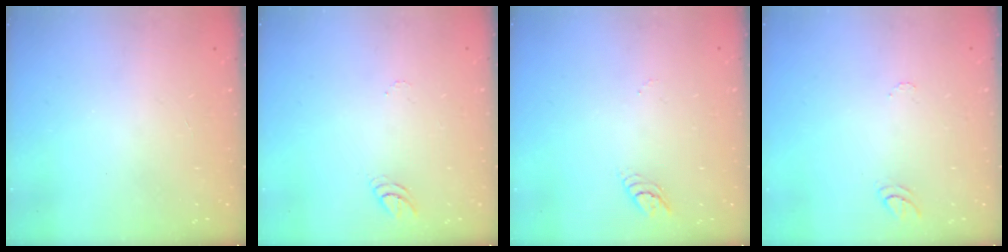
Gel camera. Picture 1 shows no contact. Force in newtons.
{"total": 3.4, "press": 3.4, "slide": 0.3}
{"total": 3.5, "press": 3.5, "slide": 0.4}
{"total": 5.8, "press": 5.8, "slide": 0.5}